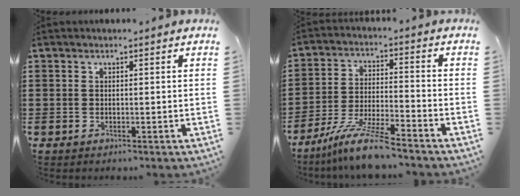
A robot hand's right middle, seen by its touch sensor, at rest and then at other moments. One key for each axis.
{"total": 9.3, "fx": -7.8, "fy": 0.2, "fz": 4.9, "tx": -0.103, "ty": -0.004, "tz": -0.154}